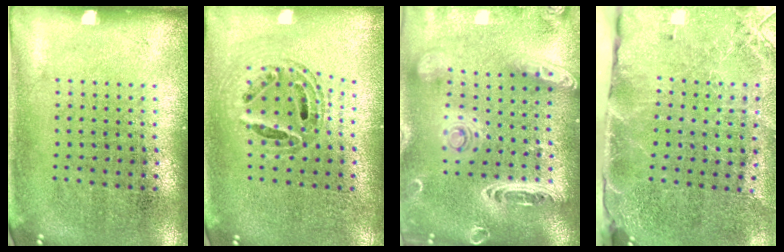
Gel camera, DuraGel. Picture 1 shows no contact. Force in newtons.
{"total": 0.8, "press": 0.7, "slide": 0.1}
{"total": 3.3, "press": 2.7, "slide": 1.9}
{"total": 4.0, "press": 3.2, "slide": 2.4}